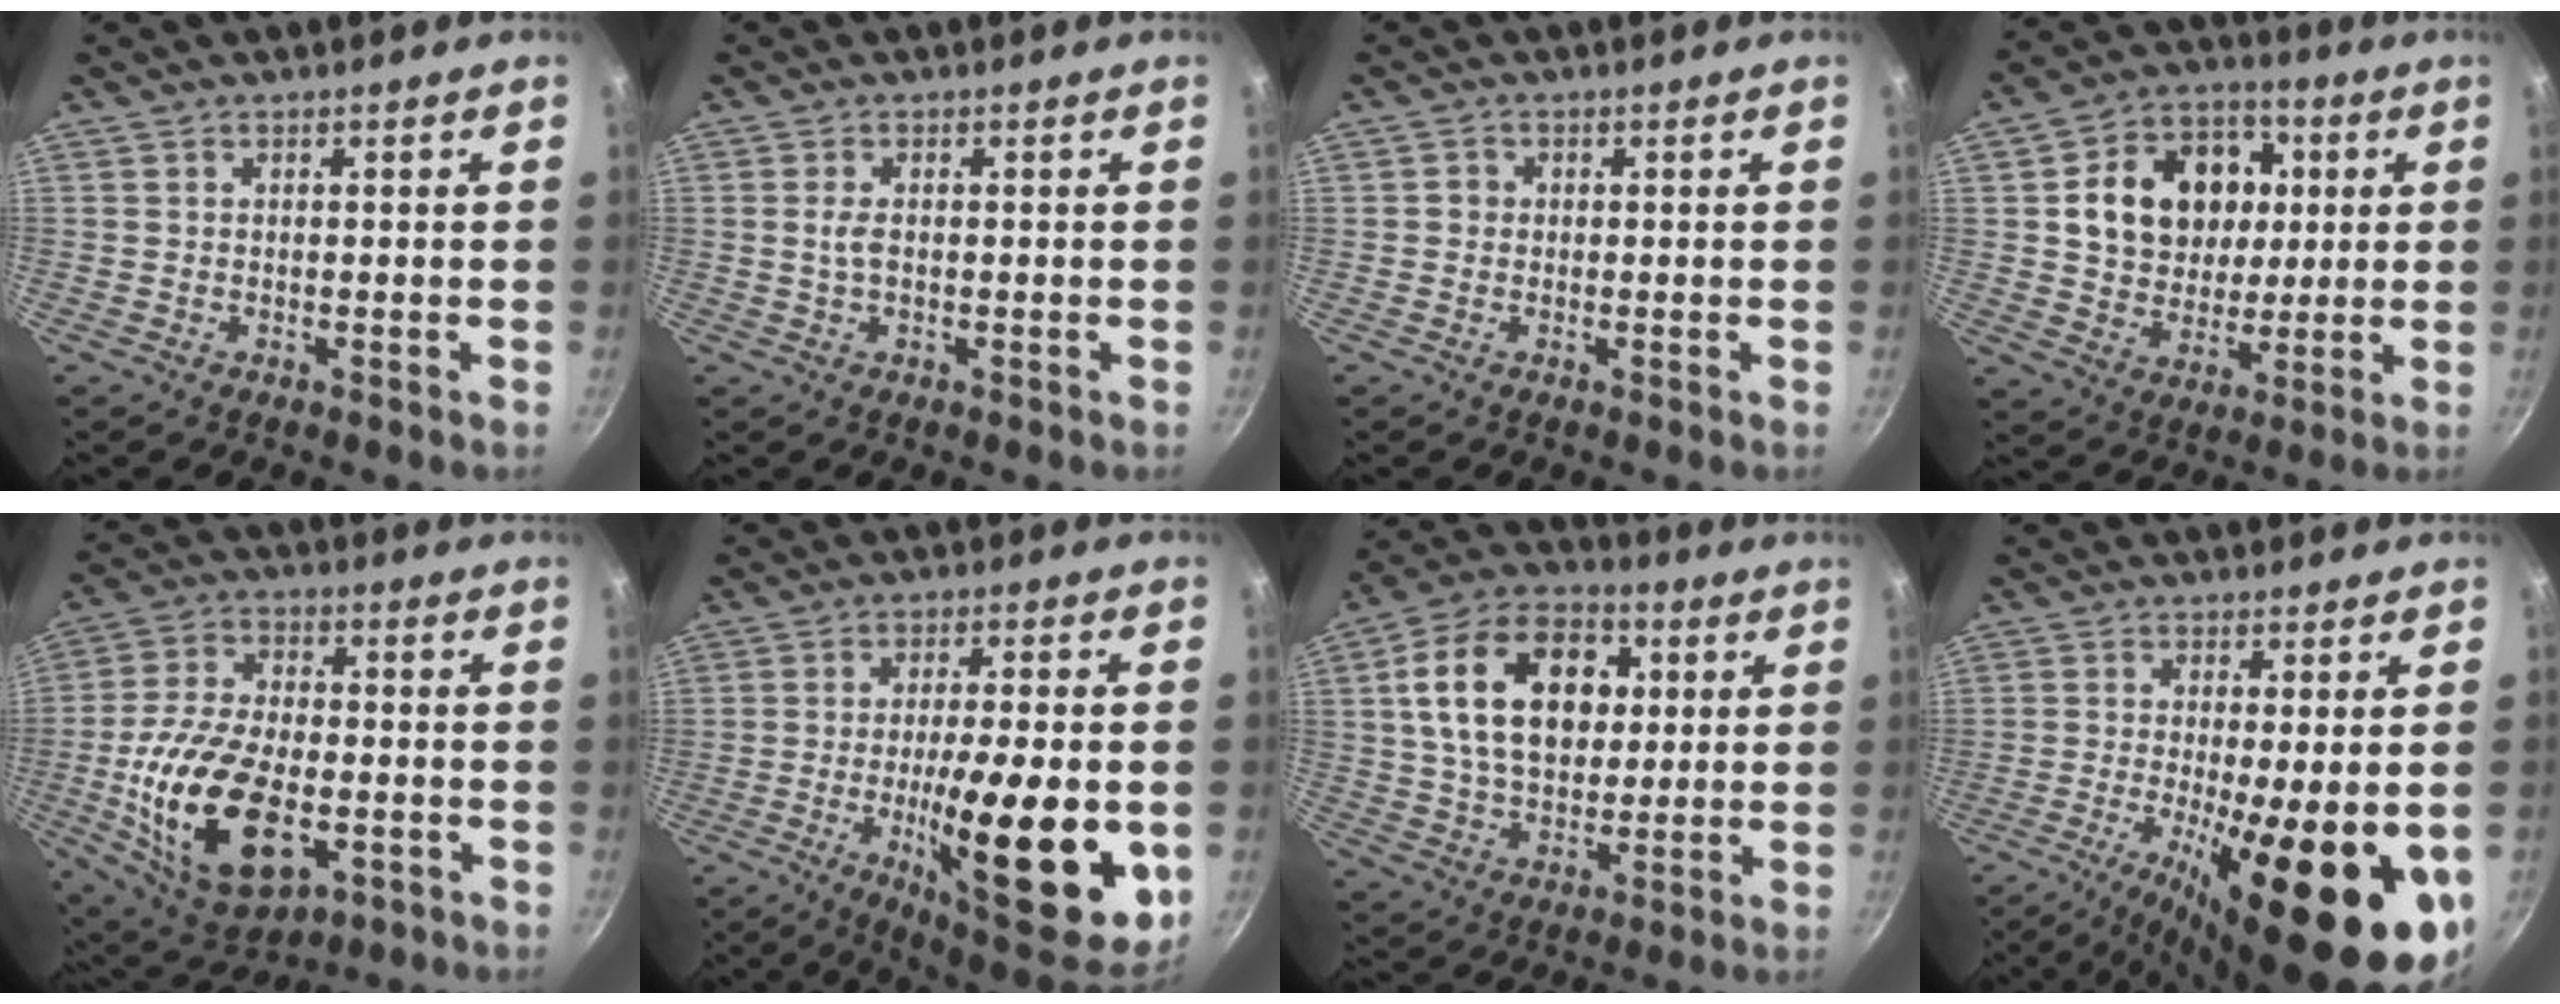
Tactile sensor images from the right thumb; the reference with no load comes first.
{"total": 2.2, "force": [0.0, 1.0, 1.9], "torque": [-0.039, 0.001, -0.002]}
{"total": 1.4, "force": [-0.1, 1.3, 0.4], "torque": [-0.002, 0.005, -0.005]}
{"total": 16.9, "force": [3.0, 13.6, 9.5], "torque": [-0.121, 0.011, 0.048]}
{"total": 21.8, "force": [-5.4, 12.0, 17.4], "torque": [-0.318, 0.017, -0.084]}
{"total": 24.2, "force": [-5.1, 6.8, 22.7], "torque": [-0.318, -0.001, -0.073]}
{"total": 19.9, "force": [4.2, 13.5, 14.0], "torque": [-0.208, 0.013, 0.061]}
{"total": 22.3, "force": [-6.1, 6.4, 20.4], "torque": [-0.298, -0.017, -0.080]}